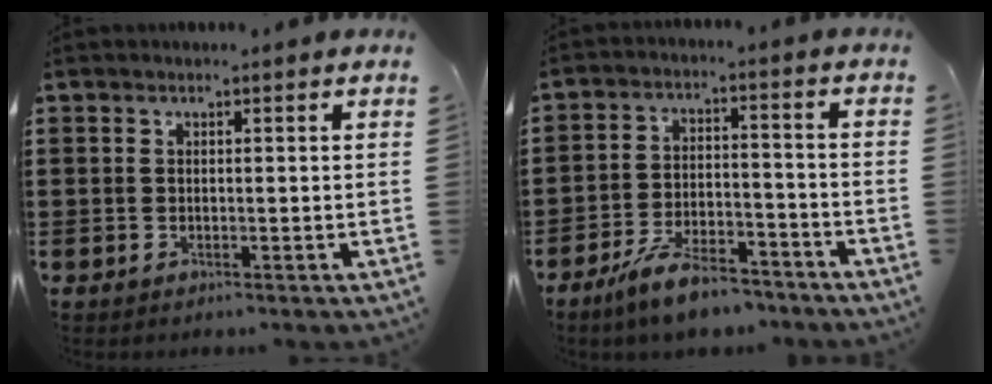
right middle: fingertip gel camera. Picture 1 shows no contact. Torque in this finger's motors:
{"motor_torque": [1.05, -0.45, 0.20, 0.11]}